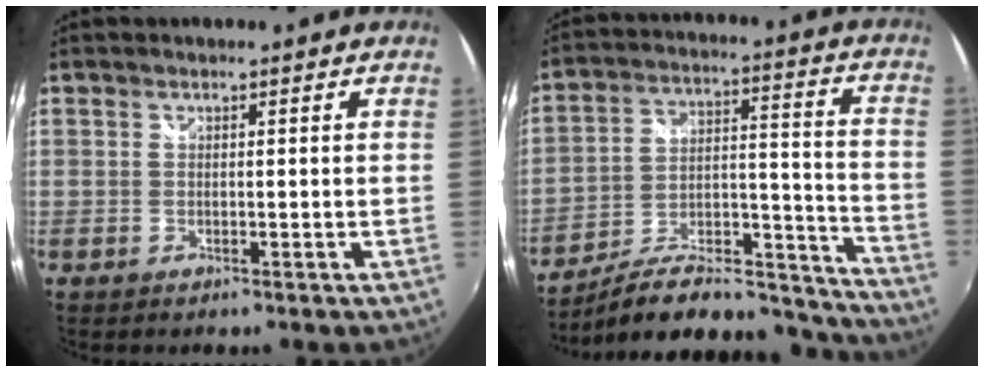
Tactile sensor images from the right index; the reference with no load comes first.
{"total": 23.5, "force": [-20.4, 6.0, 10.1], "torque": [-0.145, 0.011, -0.286]}